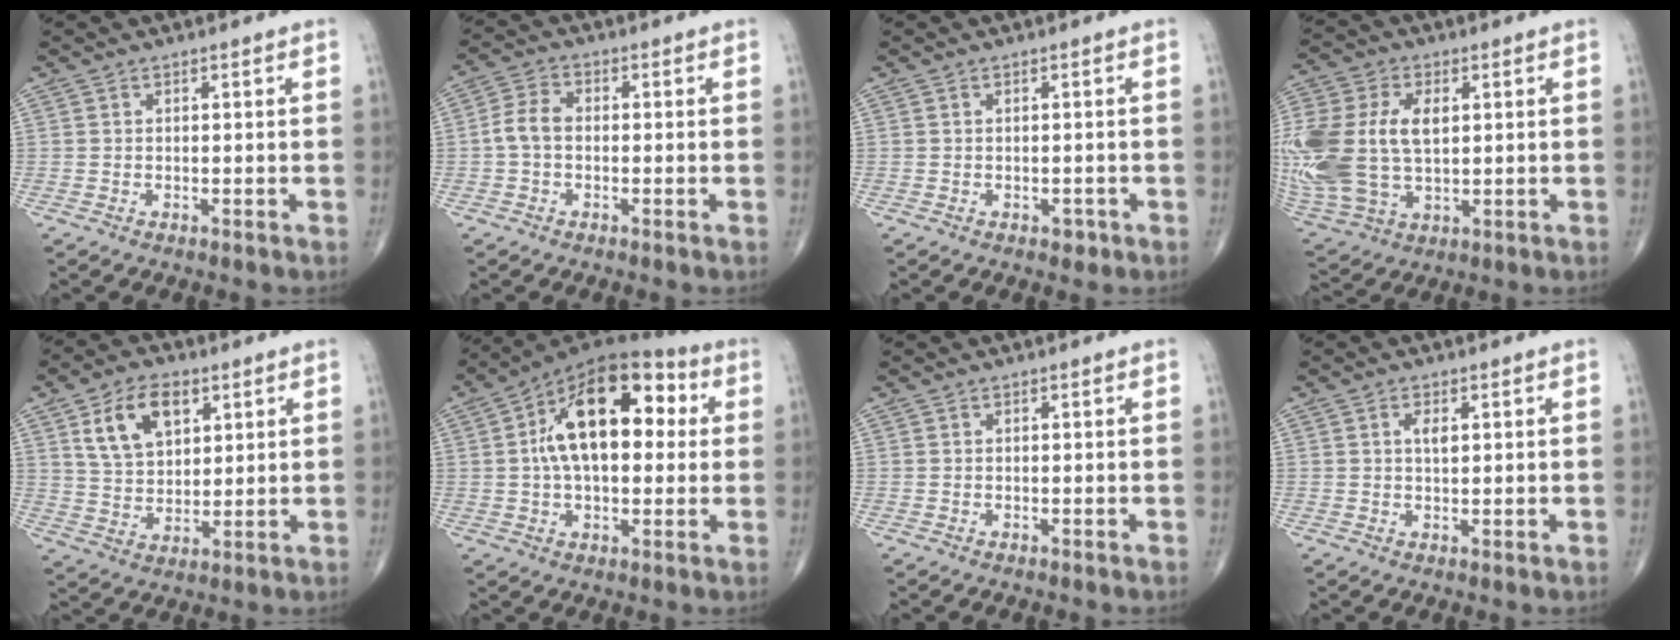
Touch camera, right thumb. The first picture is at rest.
{"total": 4.6, "force": [-0.6, 3.1, 3.4], "torque": [-0.067, 0.016, -0.021]}
{"total": 1.4, "force": [-0.7, 0.9, 0.8], "torque": [-0.005, 0.001, -0.007]}
{"total": 23.6, "force": [2.3, 15.0, 18.1], "torque": [-0.448, 0.010, 0.057]}
{"total": 11.4, "force": [4.9, 7.0, 7.5], "torque": [-0.109, -0.015, 0.094]}
{"total": 19.6, "force": [3.5, 10.8, 16.0], "torque": [-0.231, 0.027, 0.043]}
{"total": 0.0}
{"total": 2.6, "force": [0.8, 1.2, 2.1], "torque": [-0.035, -0.004, 0.012]}